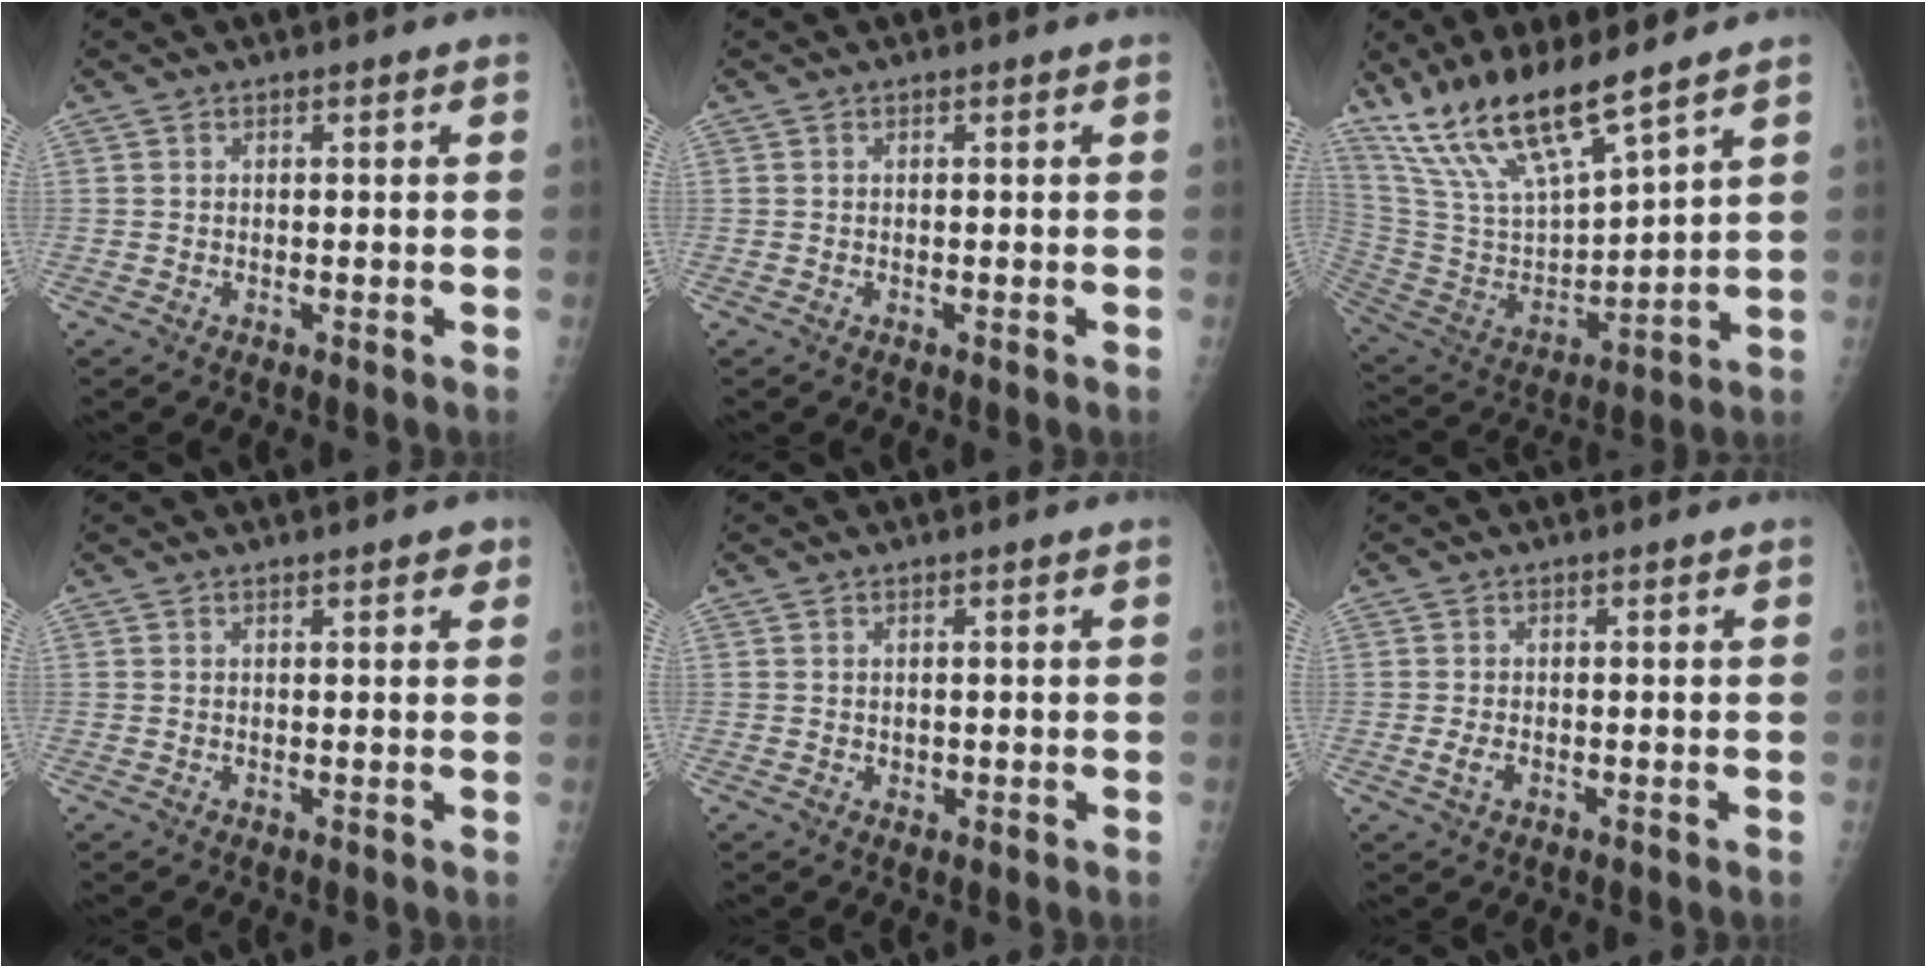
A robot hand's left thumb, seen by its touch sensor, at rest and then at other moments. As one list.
[{"total": 0.0}, {"total": 17.9, "force": [13.8, 3.9, 10.8], "torque": [-0.190, -0.062, 0.280]}, {"total": 1.9, "force": [1.3, 0.8, 1.1], "torque": [-0.002, -0.003, 0.012]}, {"total": 0.8, "force": [0.3, 0.7, 0.3], "torque": [0.001, -0.001, 0.003]}, {"total": 1.9, "force": [-0.4, 1.2, 1.5], "torque": [-0.029, -0.002, -0.010]}]